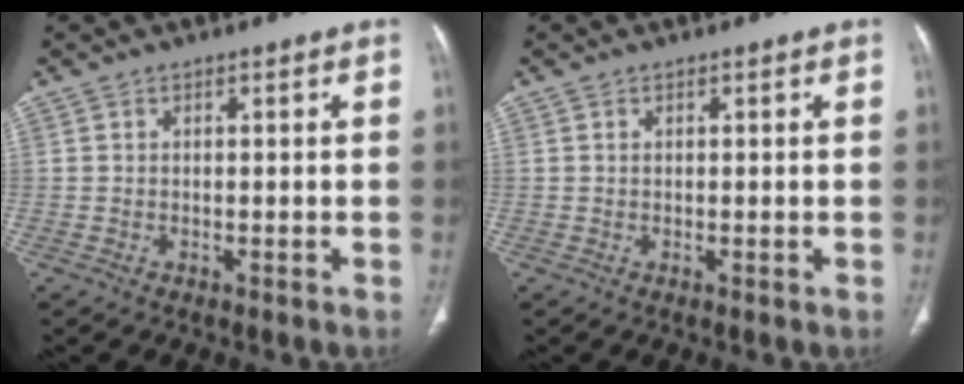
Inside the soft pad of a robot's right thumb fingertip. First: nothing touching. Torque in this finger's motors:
{"motor_torque": [0.22, -0.11, -0.11, -0.10, -0.04]}